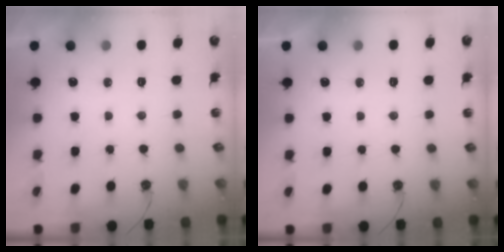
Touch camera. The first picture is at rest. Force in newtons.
{"total": 0.0}